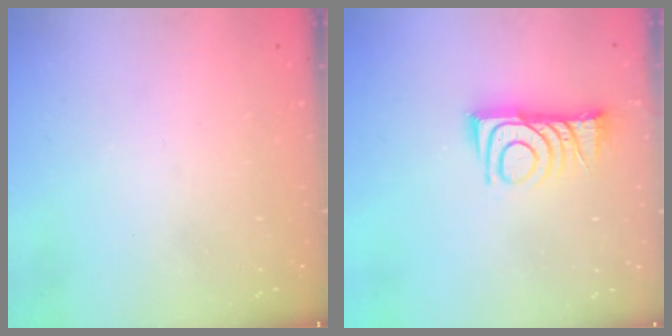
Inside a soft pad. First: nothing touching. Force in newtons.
{"total": 9.9, "press": 9.9, "slide": 0.8}